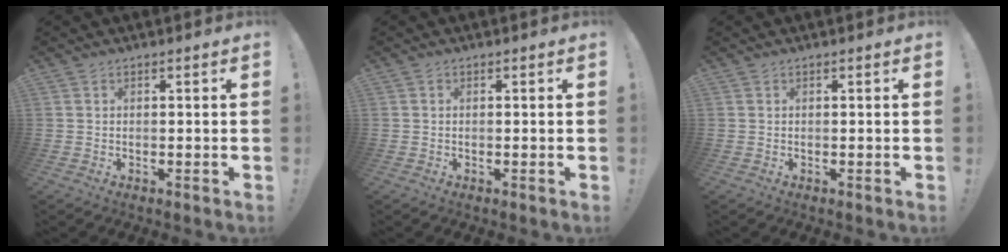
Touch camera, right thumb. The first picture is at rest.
{"total": 0.0}
{"total": 0.0}